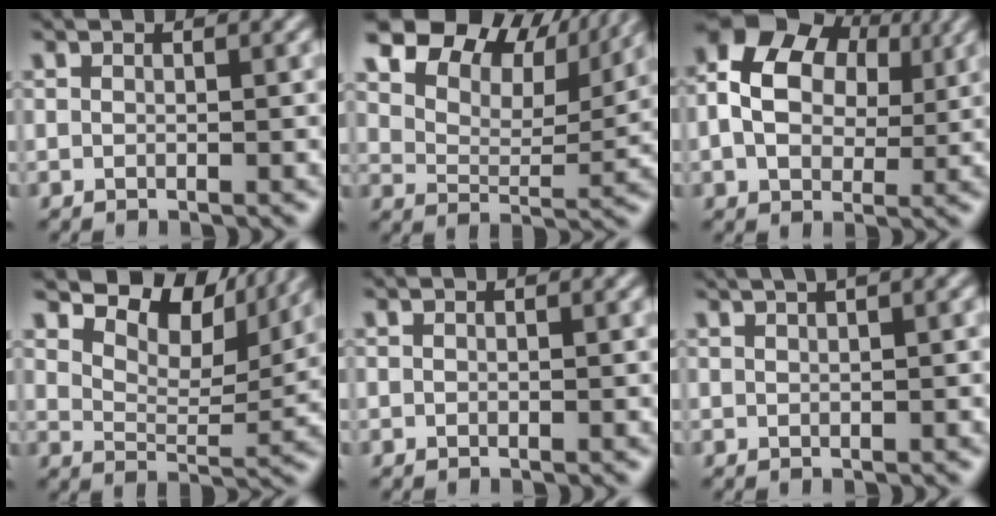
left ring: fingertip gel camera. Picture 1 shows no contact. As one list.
[{"total": 11.9, "force": [9.1, 5.2, 5.8], "torque": [-0.114, 0.013, 0.132]}, {"total": 8.7, "force": [1.9, 6.2, 5.7], "torque": [-0.106, 0.017, 0.018]}, {"total": 8.2, "force": [6.6, 2.9, 3.9], "torque": [-0.066, 0.001, 0.093]}, {"total": 0.0}, {"total": 3.4, "force": [2.1, 1.0, 2.5], "torque": [-0.028, 0.008, 0.026]}]